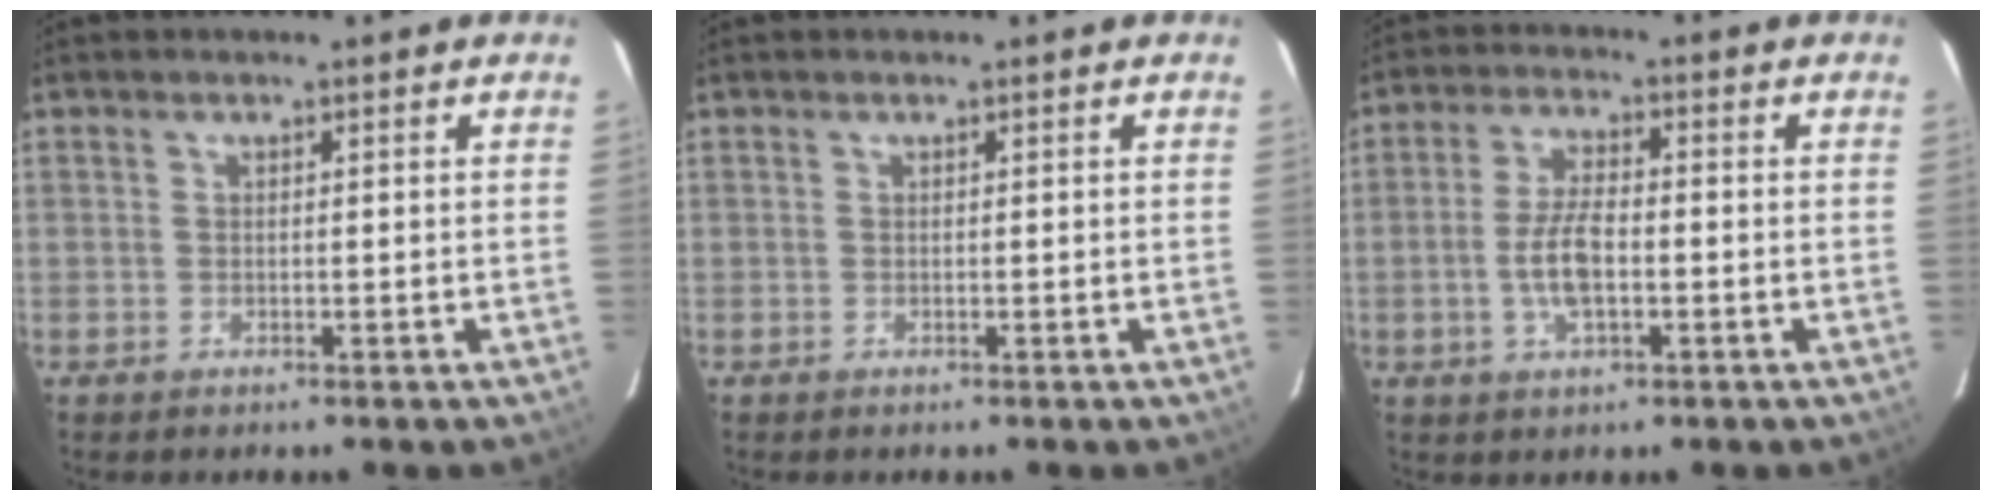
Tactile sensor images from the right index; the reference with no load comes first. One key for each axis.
{"total": 0.0}
{"total": 7.0, "fx": -1.6, "fy": 2.6, "fz": 6.3, "tx": -0.129, "ty": 0.002, "tz": -0.030}